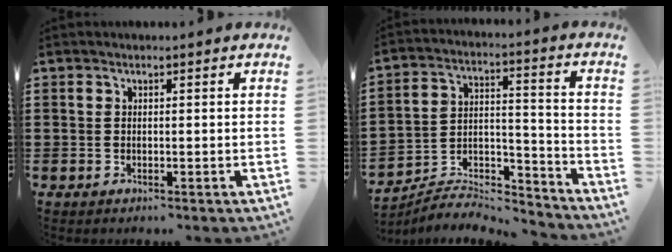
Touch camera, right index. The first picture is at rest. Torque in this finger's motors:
{"motor_torque": [0.02, -0.62, -0.05, -0.12]}